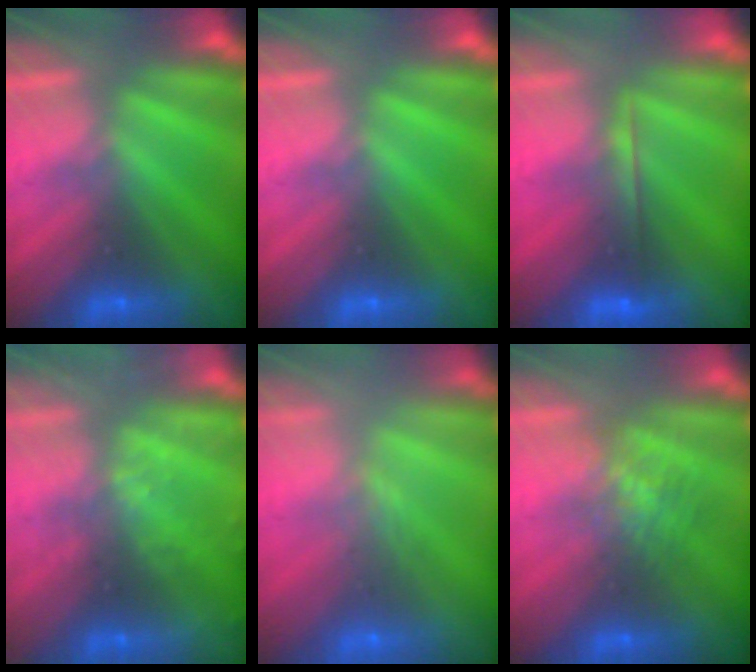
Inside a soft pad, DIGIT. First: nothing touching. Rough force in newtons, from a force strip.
{"total": 0.0}
{"total": 2.1}
{"total": 2.5}
{"total": 2.4}
{"total": 4.1}